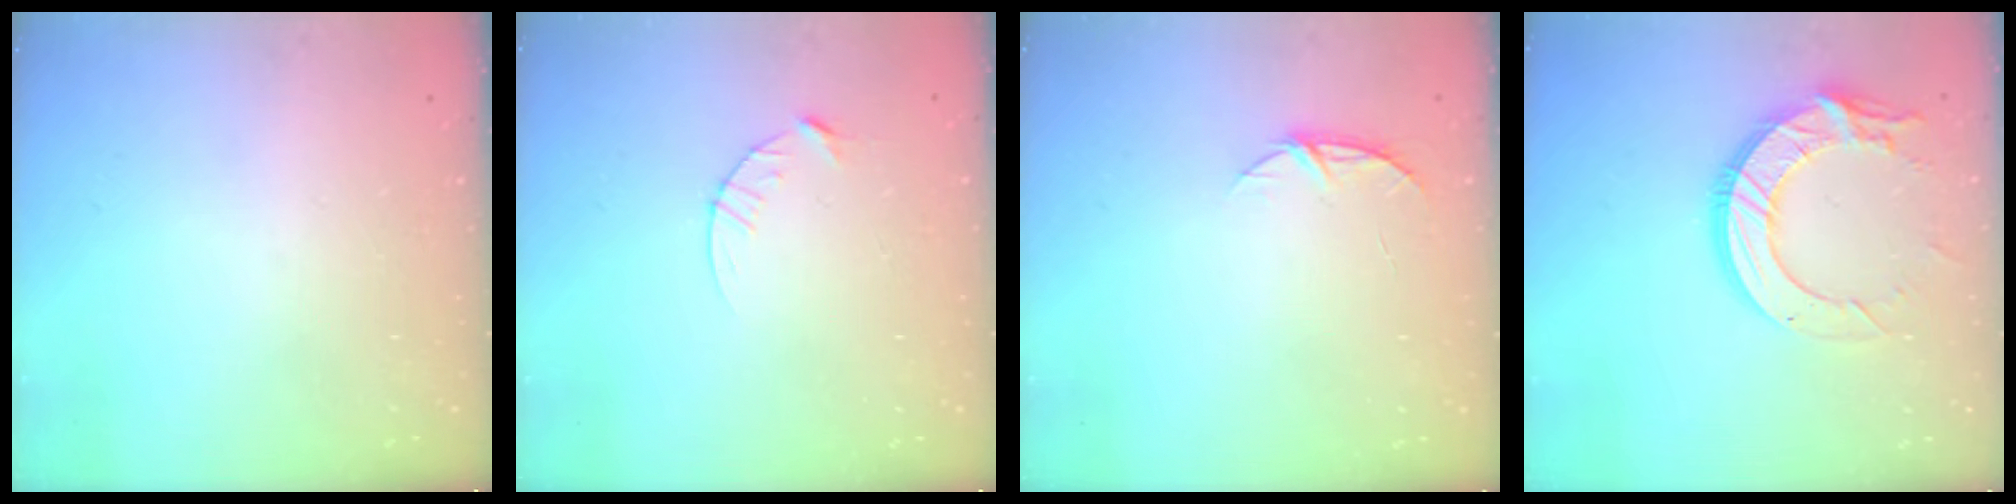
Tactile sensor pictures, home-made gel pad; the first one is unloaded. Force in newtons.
{"total": 4.1, "press": 4.1, "slide": 0.5}
{"total": 5.4, "press": 5.4, "slide": 0.6}
{"total": 15.3, "press": 15.2, "slide": 1.5}